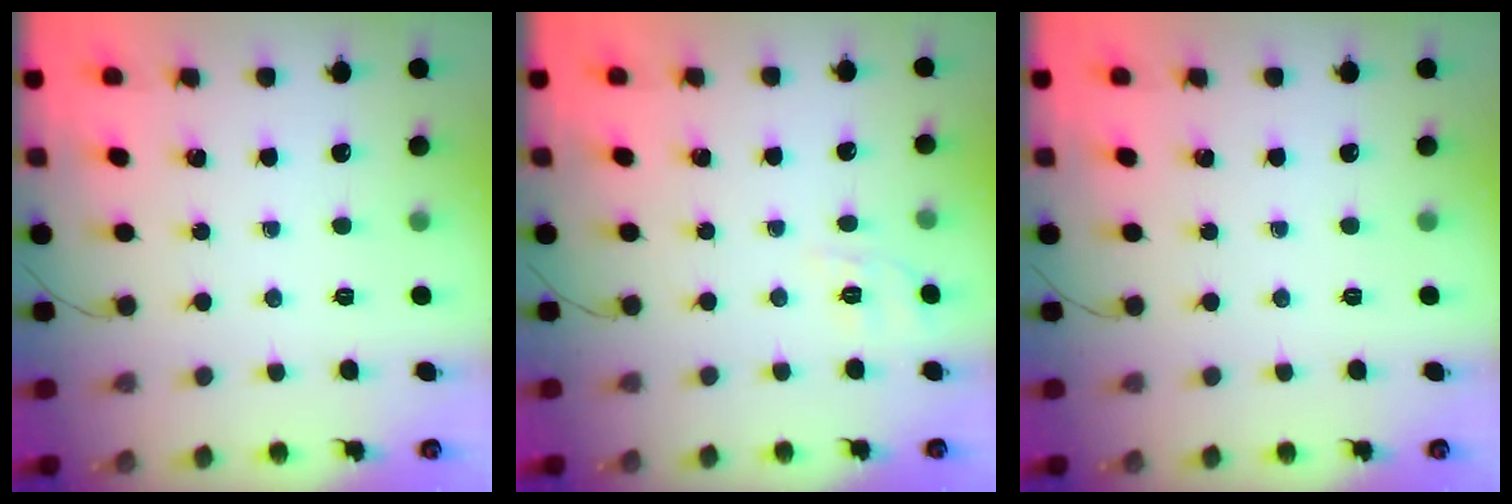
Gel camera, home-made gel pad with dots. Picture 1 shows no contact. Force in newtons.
{"total": 5.8, "press": 5.4, "slide": 2.2}
{"total": 0.0}